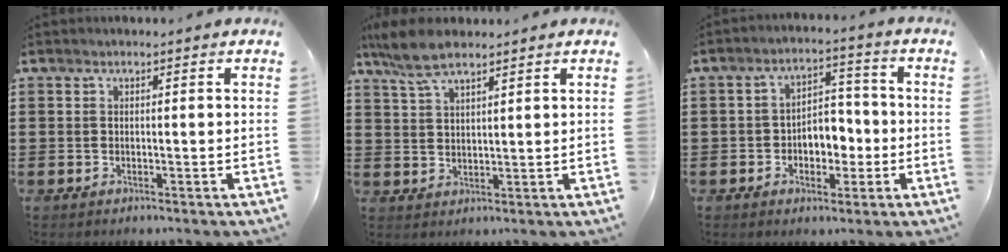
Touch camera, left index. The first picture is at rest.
{"total": 6.0, "force": [4.4, 1.8, 3.6], "torque": [-0.081, 0.002, 0.082]}
{"total": 5.2, "force": [-1.3, 3.7, 3.4], "torque": [-0.053, 0.005, -0.032]}